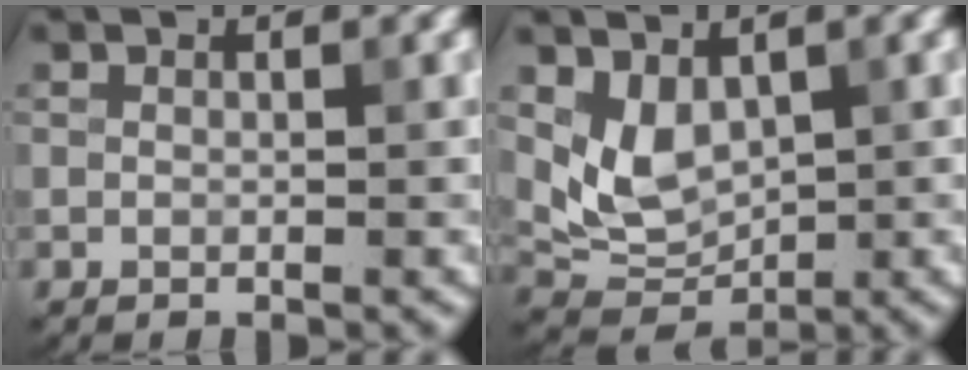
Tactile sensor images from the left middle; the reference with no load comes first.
{"total": 3.9, "force": [1.3, 2.6, 2.6], "torque": [-0.051, -0.010, 0.034]}